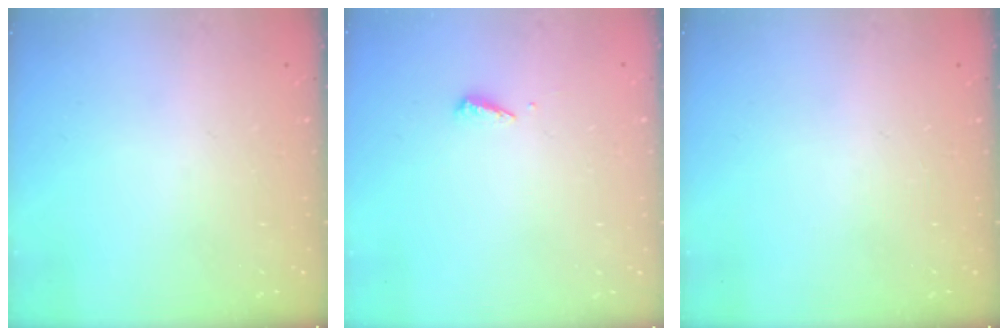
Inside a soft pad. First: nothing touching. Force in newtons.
{"total": 2.5, "press": 2.5, "slide": 0.1}
{"total": 0.0}